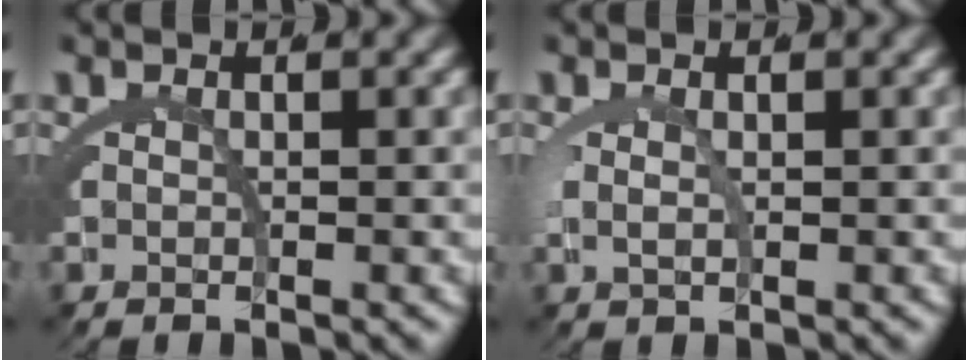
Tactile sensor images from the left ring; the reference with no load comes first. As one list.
[{"total": 1.1, "force": [0.4, 0.0, 1.0], "torque": [-0.034, -0.010, 0.015]}]